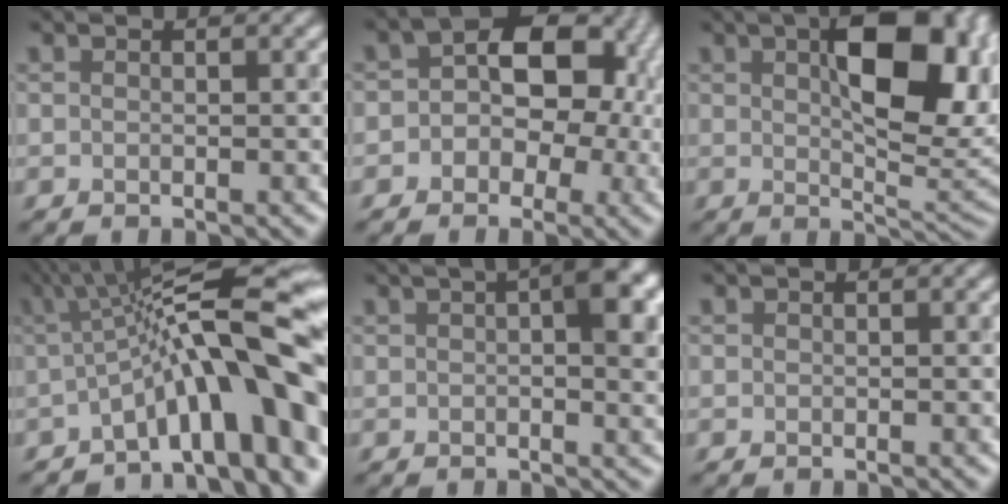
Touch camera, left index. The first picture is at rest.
{"total": 8.3, "force": [0.2, 6.2, 5.4], "torque": [-0.020, 0.015, -0.015]}
{"total": 12.4, "force": [3.3, 5.4, 10.7], "torque": [-0.138, 0.005, 0.049]}
{"total": 13.8, "force": [-1.6, 3.7, 13.2], "torque": [-0.170, 0.023, -0.032]}
{"total": 5.4, "force": [1.7, 1.4, 4.9], "torque": [-0.053, 0.011, 0.019]}
{"total": 0.0}